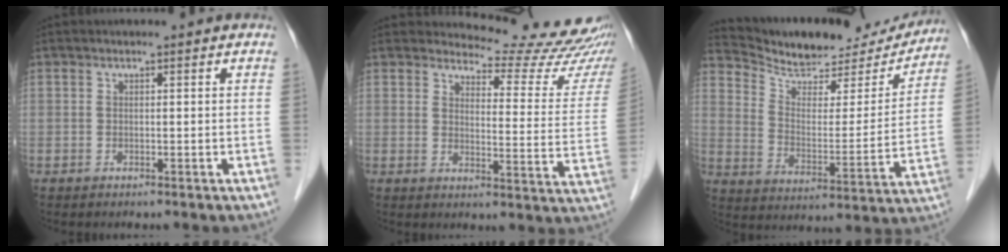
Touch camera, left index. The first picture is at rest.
{"total": 17.6, "force": [17.1, 2.6, 3.1], "torque": [-0.018, -0.108, 0.169]}
{"total": 19.6, "force": [18.4, 5.2, 4.2], "torque": [-0.064, -0.021, 0.263]}